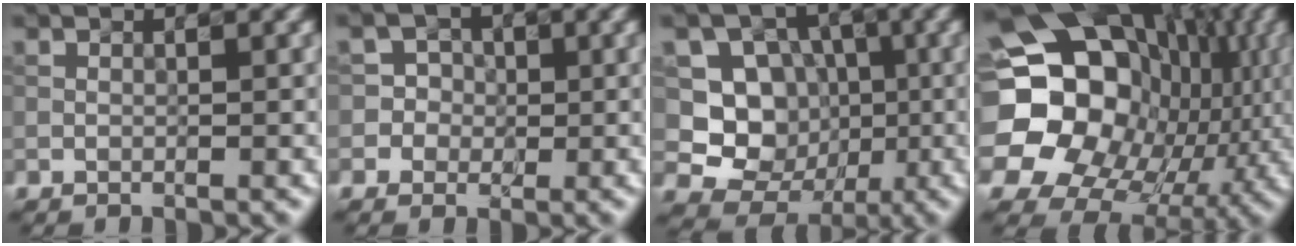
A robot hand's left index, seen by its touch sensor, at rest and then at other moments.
{"total": 3.4, "force": [-0.2, 3.4, 0.5], "torque": [0.012, 0.018, -0.006]}
{"total": 7.6, "force": [-0.3, 7.1, 2.7], "torque": [-0.033, -0.010, -0.026]}
{"total": 22.2, "force": [2.6, 18.8, 11.6], "torque": [-0.218, 0.015, 0.031]}